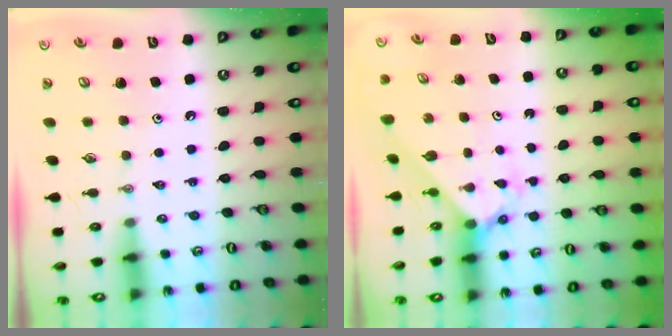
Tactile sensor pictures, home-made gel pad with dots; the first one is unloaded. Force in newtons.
{"total": 2.4, "press": 2.4, "slide": 0.2}